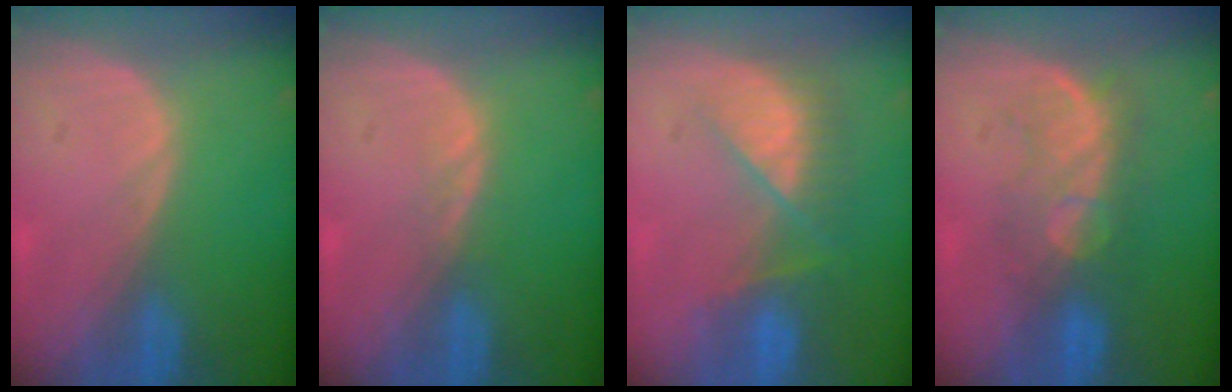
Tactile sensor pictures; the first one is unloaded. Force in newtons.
{"total": 1.1, "press": 1.0, "slide": 0.2}
{"total": 7.9, "press": 7.2, "slide": 3.1}
{"total": 7.5, "press": 7.2, "slide": 2.1}